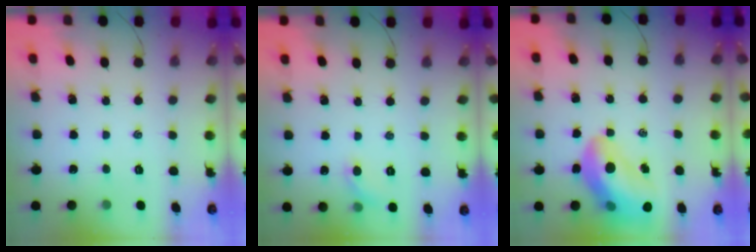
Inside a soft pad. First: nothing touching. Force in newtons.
{"total": 5.2, "press": 5.0, "slide": 1.4}
{"total": 16.6, "press": 16.0, "slide": 4.5}